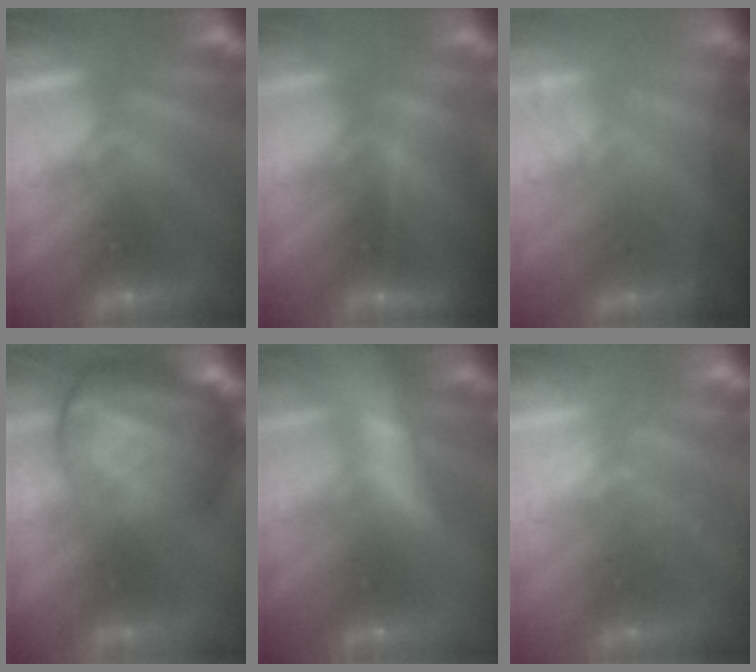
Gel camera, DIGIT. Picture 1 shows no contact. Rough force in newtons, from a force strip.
{"total": 8.6}
{"total": 1.3}
{"total": 8.0}
{"total": 9.4}
{"total": 2.1}